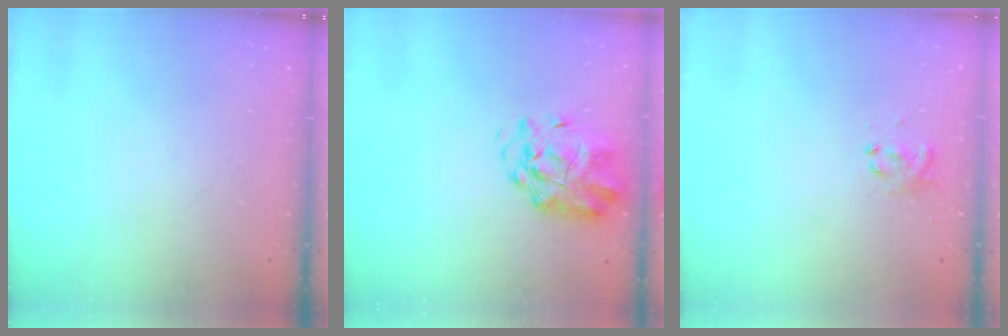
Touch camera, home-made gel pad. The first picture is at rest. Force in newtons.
{"total": 2.0, "press": 1.8, "slide": 0.9}
{"total": 2.8, "press": 2.7, "slide": 0.8}